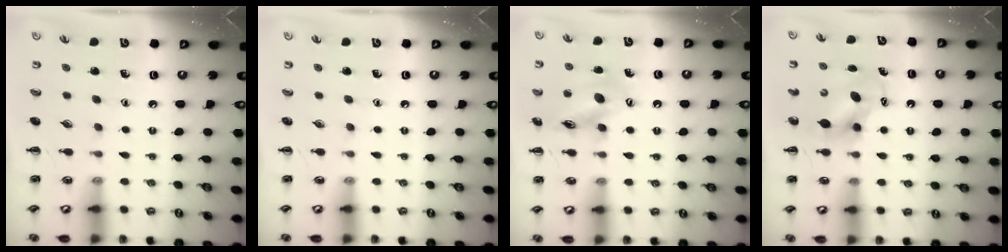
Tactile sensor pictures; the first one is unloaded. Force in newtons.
{"total": 0.0}
{"total": 13.2, "press": 13.0, "slide": 2.2}
{"total": 6.7, "press": 6.6, "slide": 0.7}